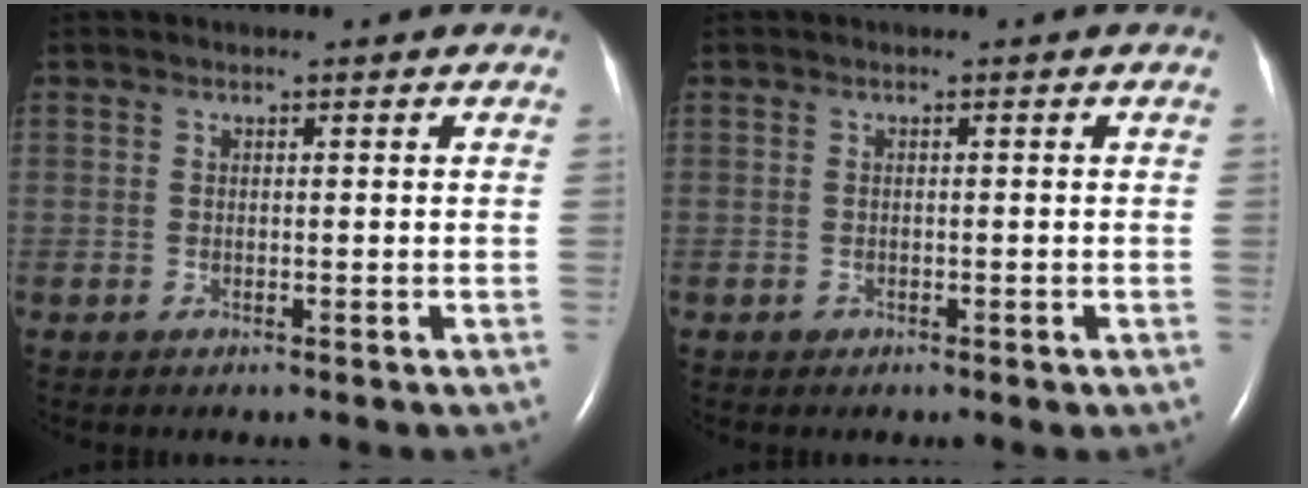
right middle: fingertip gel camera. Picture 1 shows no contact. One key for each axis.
{"total": 0.7, "fx": -0.5, "fy": 0.6, "fz": 0.2, "tx": -0.005, "ty": 0.001, "tz": -0.006}